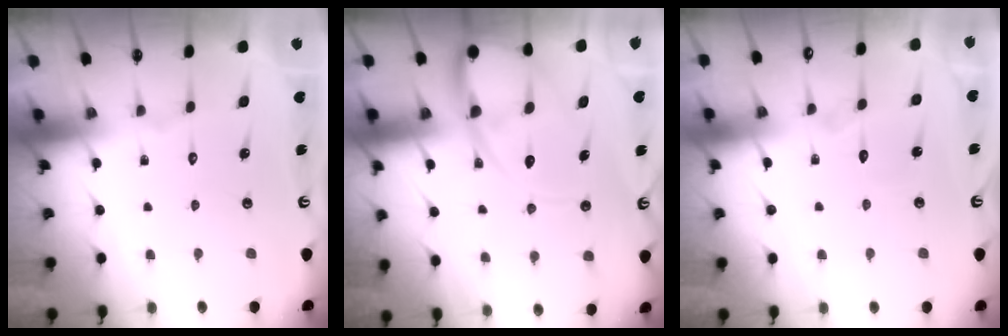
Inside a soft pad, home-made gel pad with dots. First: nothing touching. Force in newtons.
{"total": 11.6, "press": 11.6, "slide": 1.1}
{"total": 2.7, "press": 2.7, "slide": 0.2}